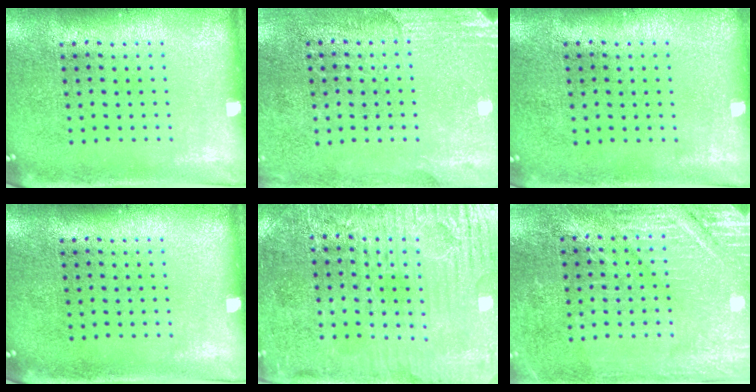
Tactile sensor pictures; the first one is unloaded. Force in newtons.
{"total": 2.7, "press": 2.4, "slide": 1.2}
{"total": 0.0}
{"total": 0.0}
{"total": 3.7, "press": 3.5, "slide": 1.4}
{"total": 2.9, "press": 2.9, "slide": 0.3}